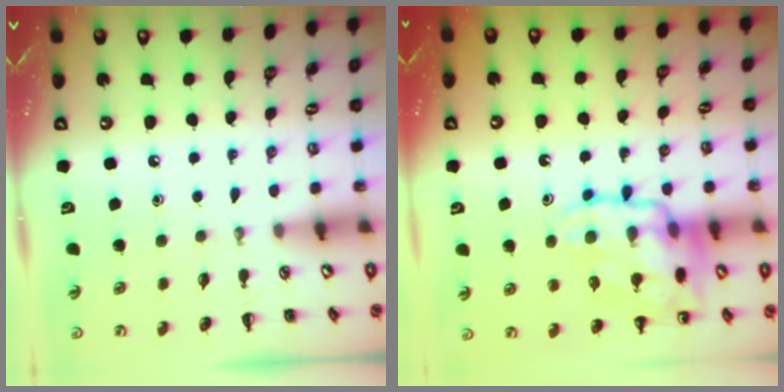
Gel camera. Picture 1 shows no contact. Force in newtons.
{"total": 18.1, "press": 18.0, "slide": 1.7}